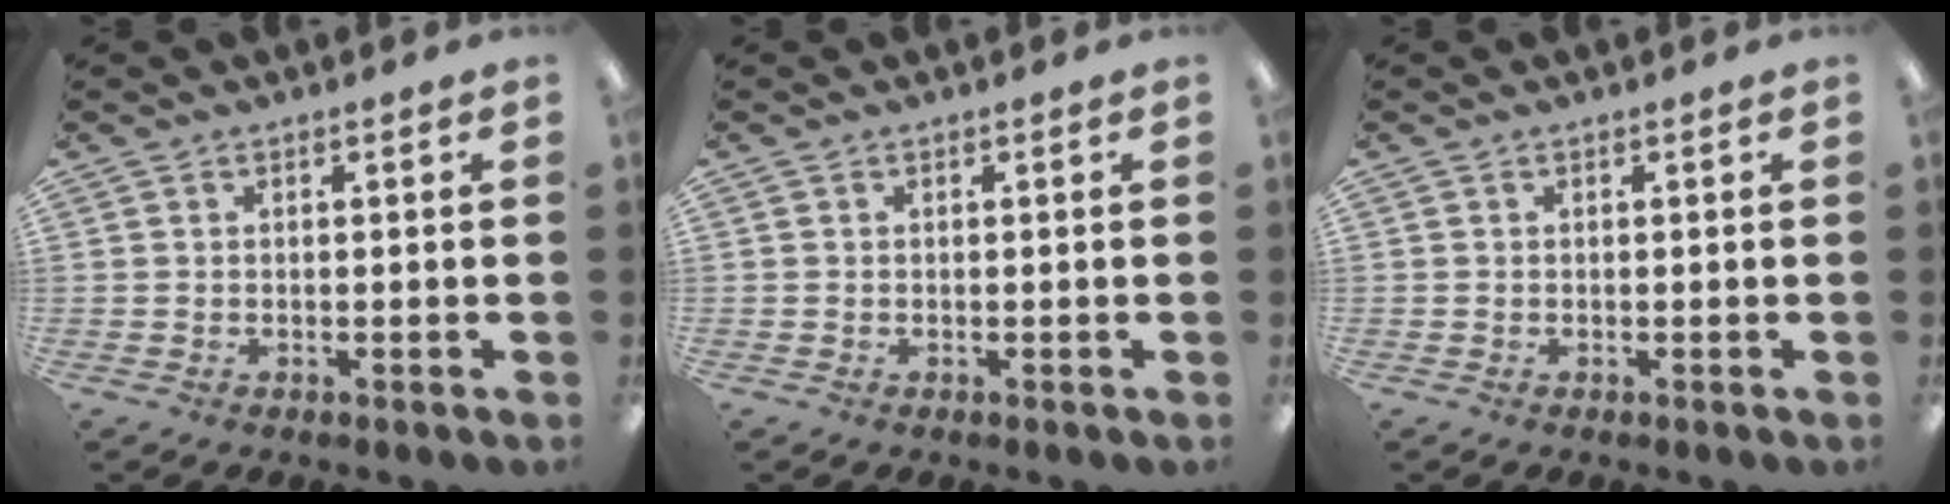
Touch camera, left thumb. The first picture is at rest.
{"total": 0.0}
{"total": 0.0}